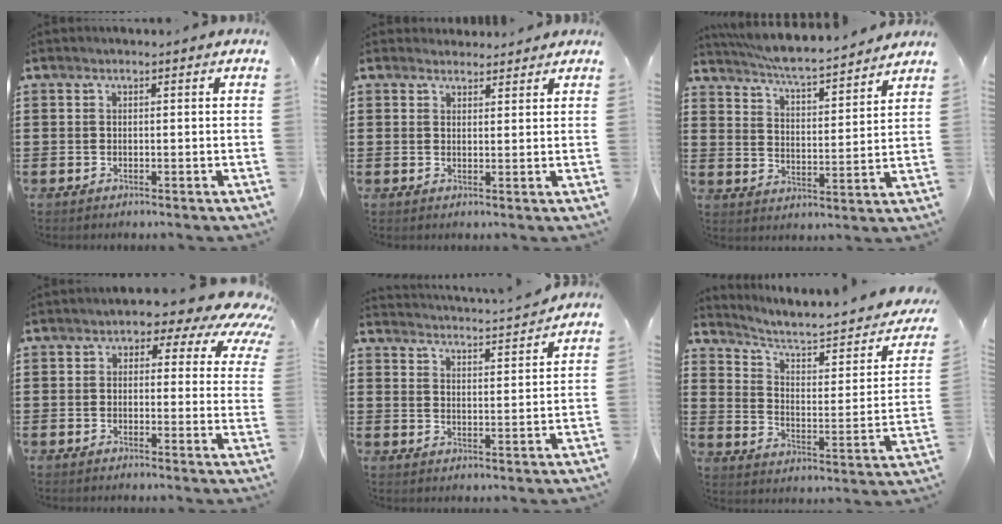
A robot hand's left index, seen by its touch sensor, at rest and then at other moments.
{"total": 2.2, "force": [2.0, 0.7, 0.0], "torque": [-0.005, 0.001, 0.040]}
{"total": 5.3, "force": [5.1, -0.2, 1.4], "torque": [-0.052, -0.040, 0.085]}
{"total": 4.4, "force": [2.8, 2.4, 2.4], "torque": [-0.041, -0.018, 0.038]}
{"total": 3.4, "force": [3.3, -0.9, 0.0], "torque": [-0.016, -0.029, 0.054]}
{"total": 4.8, "force": [3.5, 1.4, 2.9], "torque": [-0.078, -0.029, 0.052]}